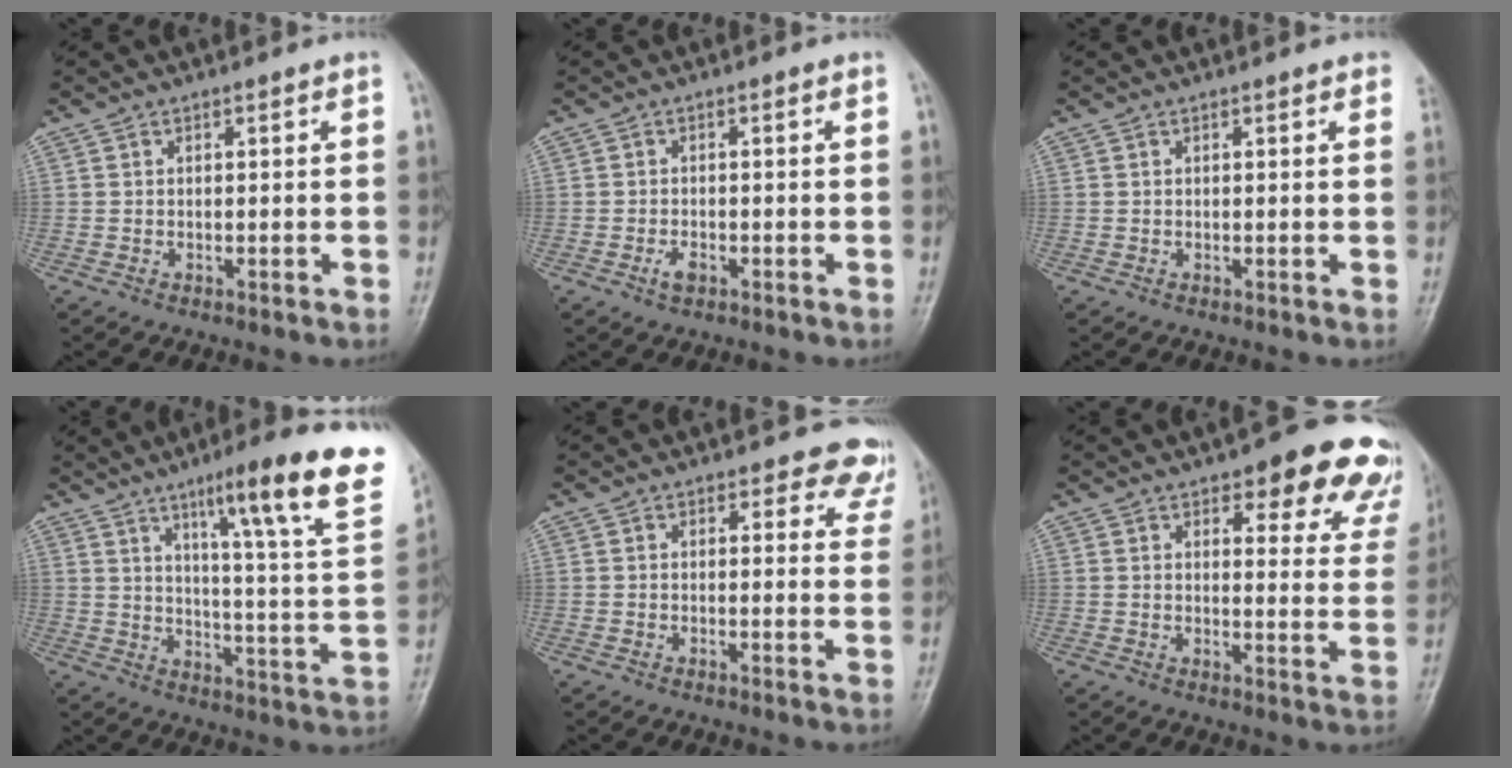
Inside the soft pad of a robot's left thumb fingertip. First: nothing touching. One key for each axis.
{"total": 2.0, "fx": -1.0, "fy": 1.0, "fz": 1.4, "tx": -0.027, "ty": 0.003, "tz": -0.019}
{"total": 2.0, "fx": 1.5, "fy": 0.6, "fz": 1.2, "tx": -0.007, "ty": 0.004, "tz": 0.009}
{"total": 22.3, "fx": 13.0, "fy": 2.3, "fz": 18.0, "tx": -0.234, "ty": -0.051, "tz": 0.181}
{"total": 7.0, "fx": 6.0, "fy": 3.3, "fz": 1.5, "tx": 0.034, "ty": -0.026, "tz": 0.042}
{"total": 15.8, "fx": 10.7, "fy": 6.0, "fz": 10.0, "tx": -0.064, "ty": -0.043, "tz": 0.111}